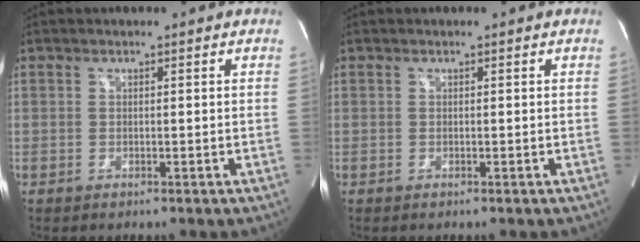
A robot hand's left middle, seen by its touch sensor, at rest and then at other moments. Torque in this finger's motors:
{"motor_torque": [0.00, 0.00, 0.00, 0.00]}